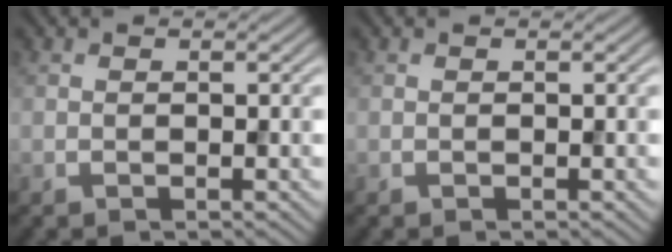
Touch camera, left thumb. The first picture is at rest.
{"total": 0.0}